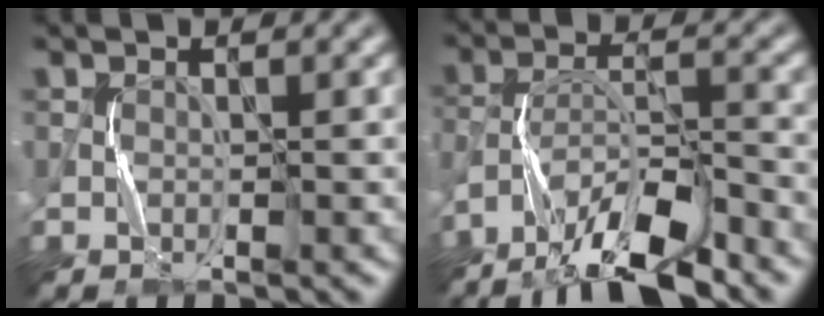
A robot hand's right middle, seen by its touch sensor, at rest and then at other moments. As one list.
[{"total": 9.5, "force": [-7.5, 2.1, 5.5], "torque": [-0.097, 0.009, -0.137]}]